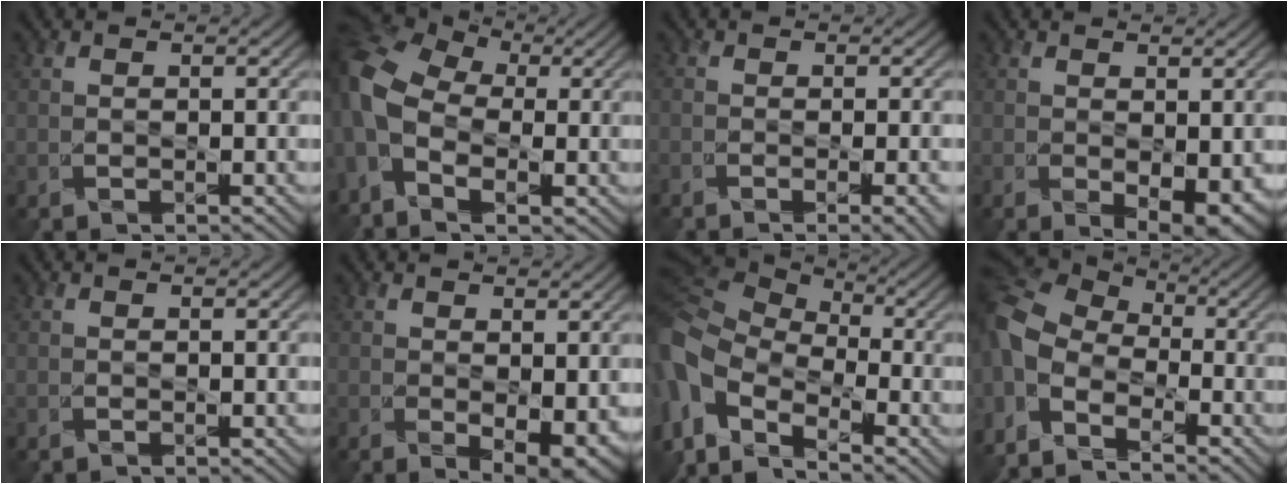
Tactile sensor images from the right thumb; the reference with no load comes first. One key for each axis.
{"total": 13.3, "fx": -2.0, "fy": 8.7, "fz": 9.9, "tx": -0.266, "ty": -0.016, "tz": -0.044}
{"total": 4.5, "fx": -2.0, "fy": 1.4, "fz": 3.8, "tx": -0.042, "ty": -0.003, "tz": -0.024}
{"total": 4.4, "fx": -0.7, "fy": 2.3, "fz": 3.8, "tx": -0.062, "ty": -0.020, "tz": -0.001}
{"total": 0.0}
{"total": 4.6, "fx": -0.1, "fy": 2.3, "fz": 4.0, "tx": -0.066, "ty": -0.021, "tz": 0.010}
{"total": 14.1, "fx": -4.4, "fy": 8.4, "fz": 10.4, "tx": -0.292, "ty": -0.031, "tz": -0.068}
{"total": 11.5, "fx": -4.4, "fy": 7.0, "fz": 7.9, "tx": -0.229, "ty": -0.026, "tz": -0.086}